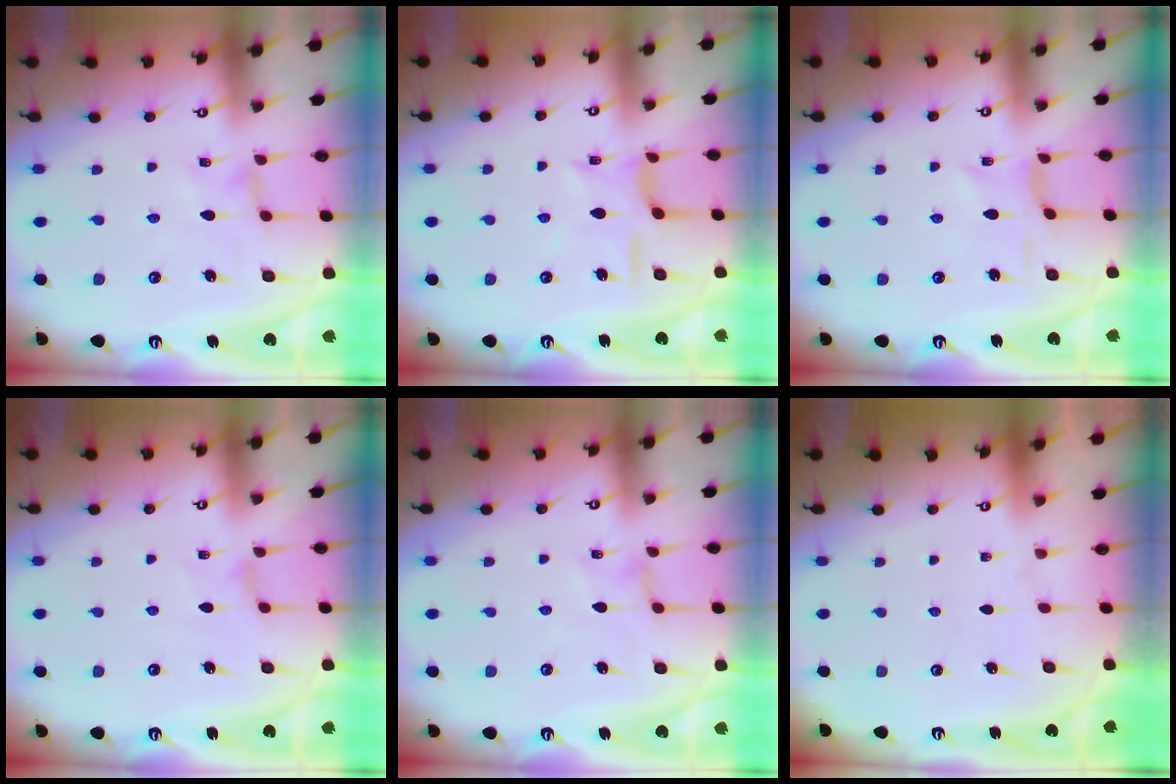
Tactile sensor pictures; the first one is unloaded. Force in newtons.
{"total": 9.2, "press": 9.2, "slide": 0.6}
{"total": 0.6, "press": 0.6, "slide": 0.2}
{"total": 0.7, "press": 0.6, "slide": 0.3}
{"total": 0.5, "press": 0.5, "slide": 0.2}
{"total": 0.0}